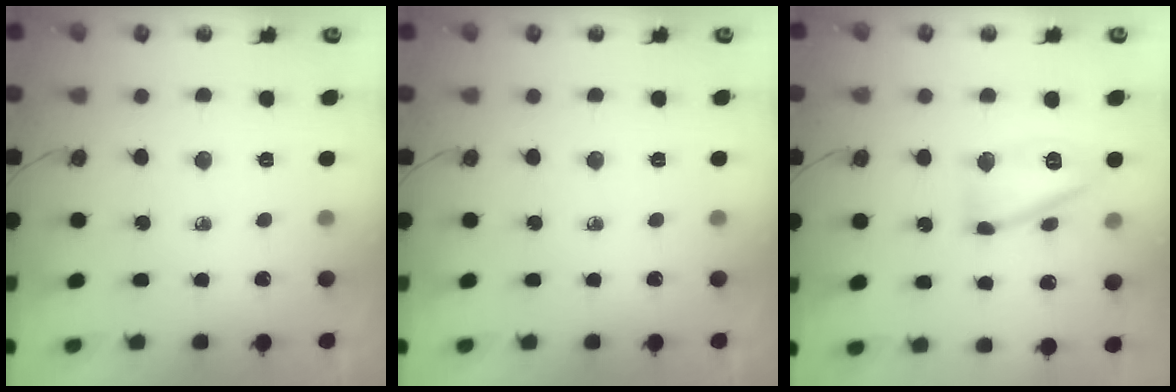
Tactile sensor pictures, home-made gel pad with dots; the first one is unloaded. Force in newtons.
{"total": 0.0}
{"total": 13.3, "press": 13.3, "slide": 1.2}